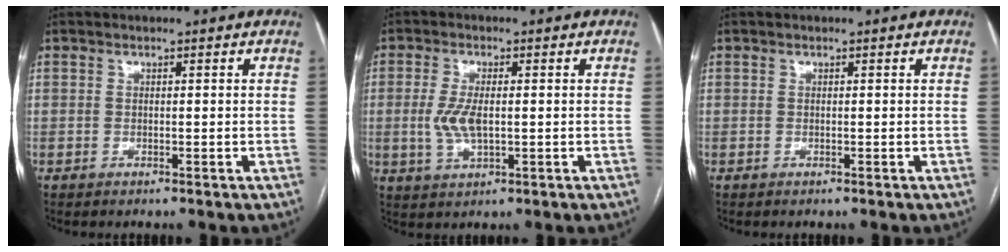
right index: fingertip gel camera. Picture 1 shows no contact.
{"total": 5.2, "force": [-0.2, 1.9, 4.8], "torque": [-0.110, -0.003, 0.001]}
{"total": 0.0}